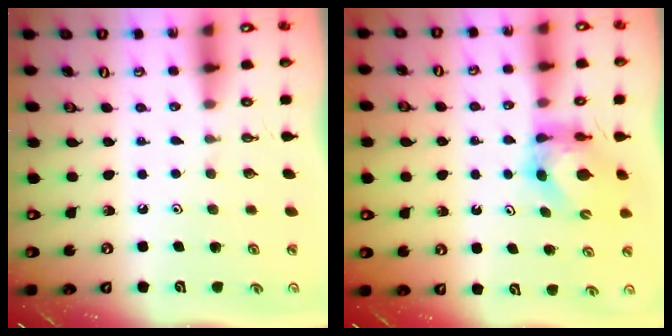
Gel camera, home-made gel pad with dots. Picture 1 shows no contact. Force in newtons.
{"total": 6.1, "press": 6.0, "slide": 0.7}